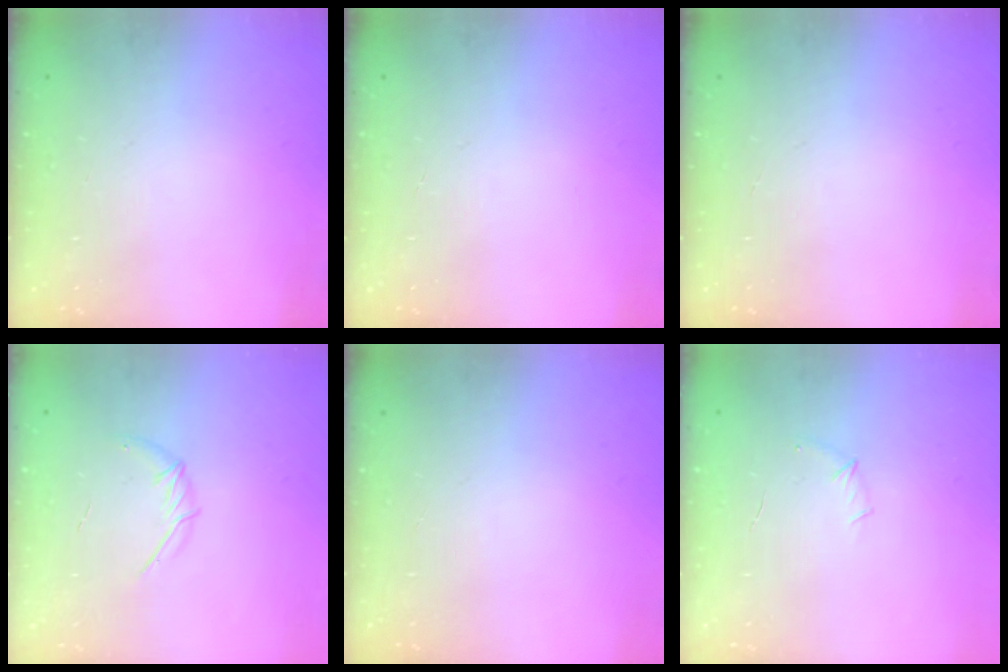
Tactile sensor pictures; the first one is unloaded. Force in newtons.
{"total": 0.0}
{"total": 0.0}
{"total": 5.5, "press": 5.3, "slide": 1.4}
{"total": 0.0}
{"total": 4.3, "press": 4.2, "slide": 1.1}